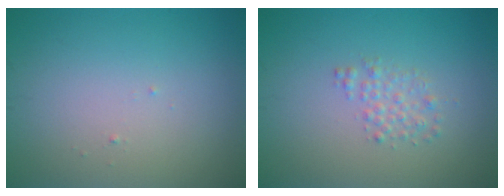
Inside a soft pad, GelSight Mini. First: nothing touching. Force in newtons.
{"total": 1.6, "press": 1.6, "slide": 0.0}